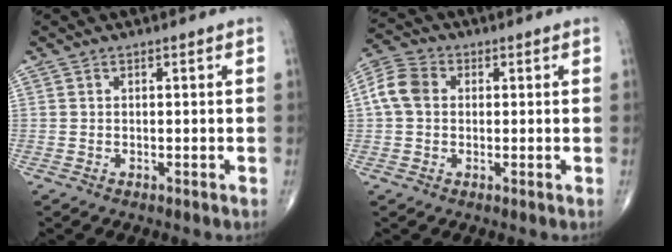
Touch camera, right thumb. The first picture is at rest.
{"total": 6.4, "force": [0.6, 4.9, 4.0], "torque": [-0.083, 0.019, 0.005]}